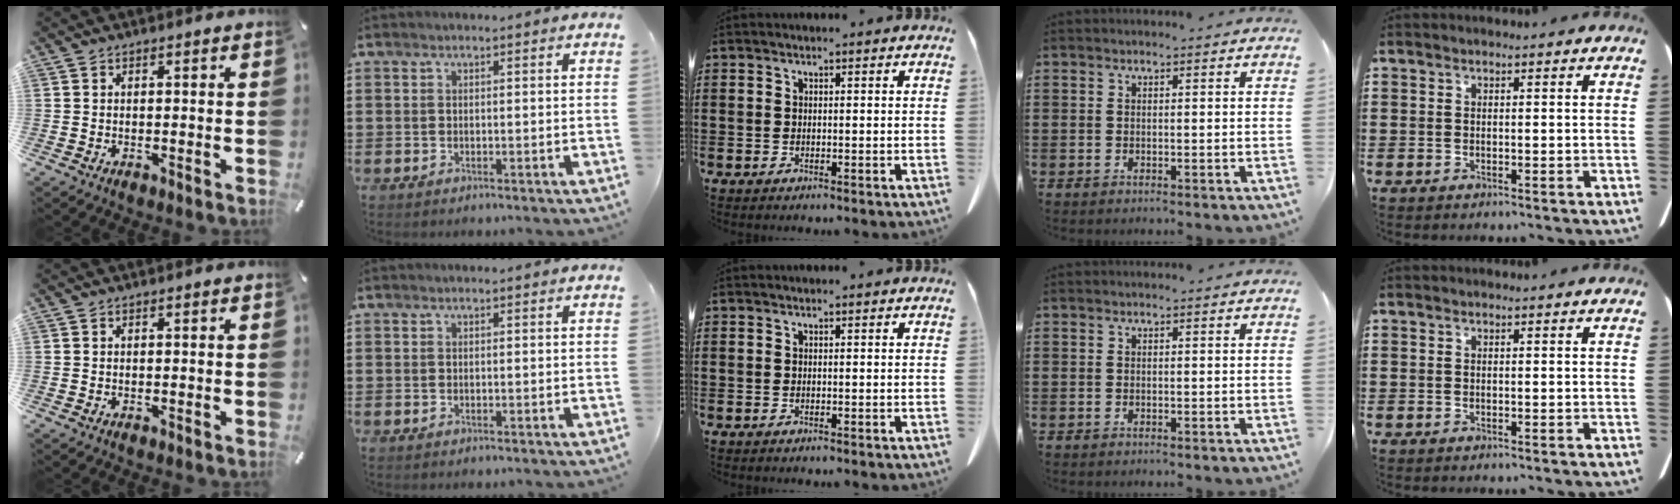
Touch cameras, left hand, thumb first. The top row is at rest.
{}